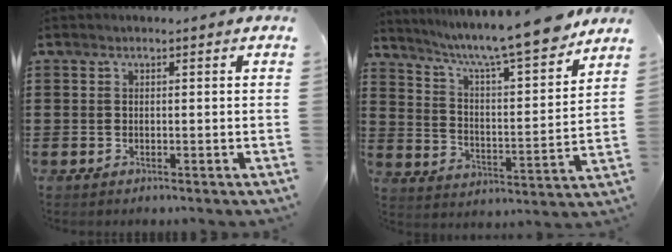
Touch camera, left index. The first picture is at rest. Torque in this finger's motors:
{"motor_torque": [1.08, -1.05, 0.41, 0.21]}